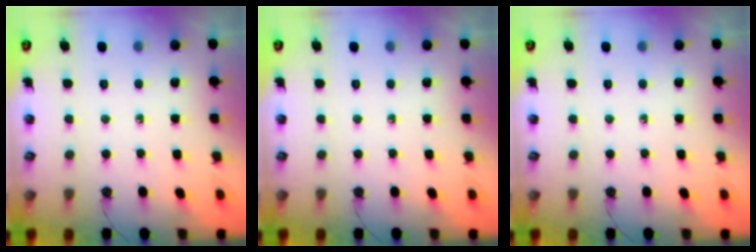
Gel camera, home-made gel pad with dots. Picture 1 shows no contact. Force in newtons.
{"total": 0.0}
{"total": 0.0}